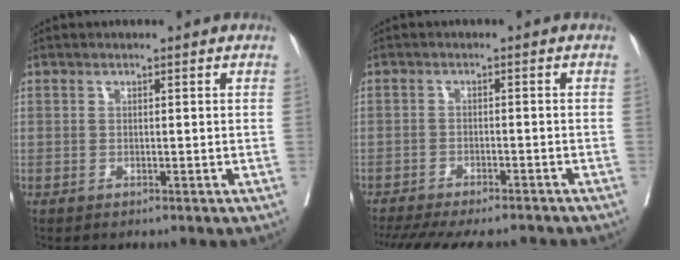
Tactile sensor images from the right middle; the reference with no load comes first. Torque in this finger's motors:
{"motor_torque": [1.03, -1.09, 0.23, 0.11]}